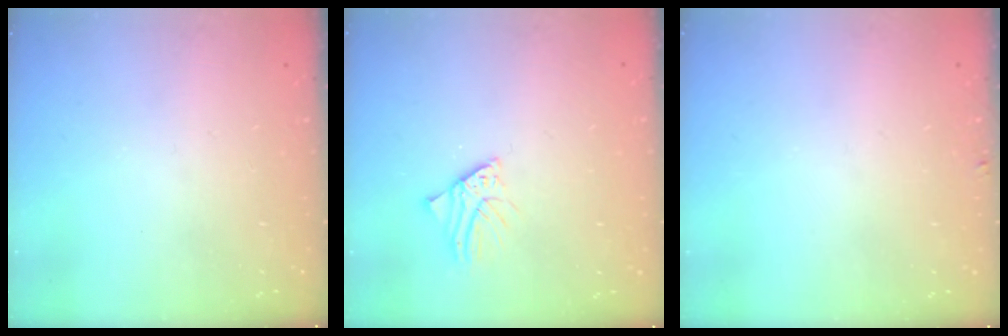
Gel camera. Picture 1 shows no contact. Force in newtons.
{"total": 2.6, "press": 2.6, "slide": 0.3}
{"total": 2.8, "press": 2.8, "slide": 0.3}